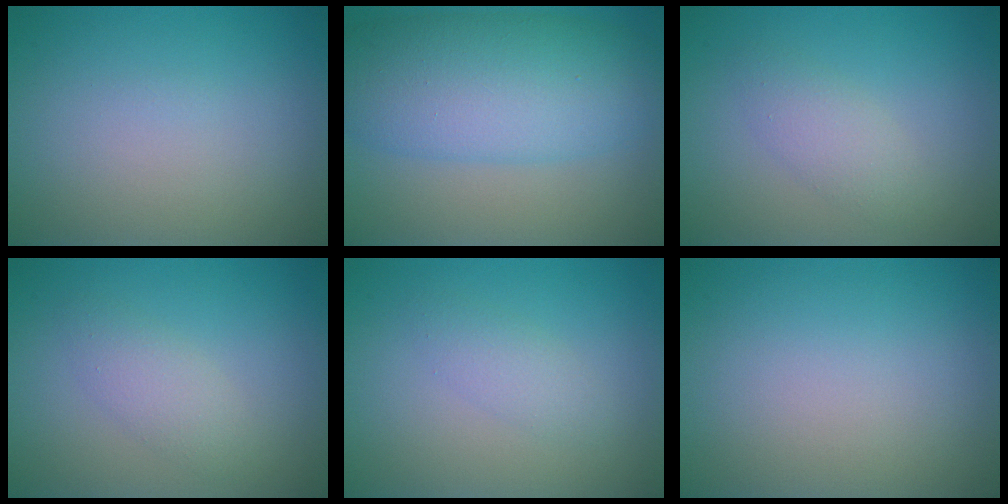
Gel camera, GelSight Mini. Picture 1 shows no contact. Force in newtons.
{"total": 9.1, "press": 9.1, "slide": 0.2}
{"total": 2.2, "press": 2.2, "slide": 0.0}
{"total": 2.2, "press": 2.2, "slide": 0.0}
{"total": 1.7, "press": 1.7, "slide": 0.1}
{"total": 0.0}